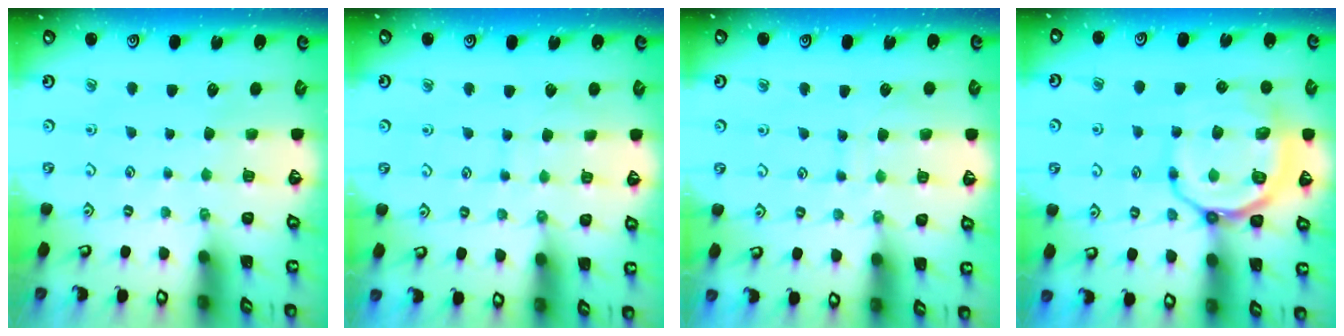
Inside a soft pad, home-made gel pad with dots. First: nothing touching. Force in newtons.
{"total": 6.0, "press": 6.0, "slide": 0.2}
{"total": 7.6, "press": 7.5, "slide": 0.7}
{"total": 13.7, "press": 13.5, "slide": 2.2}